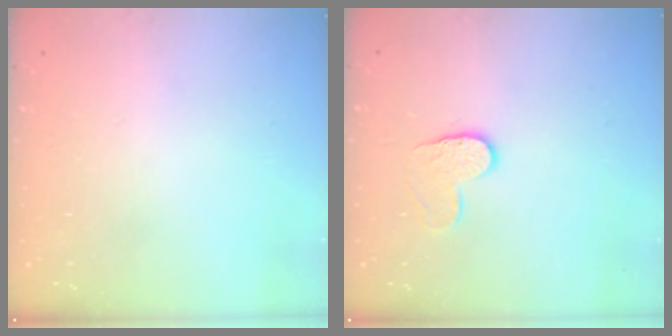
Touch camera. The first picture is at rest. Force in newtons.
{"total": 6.9, "press": 6.8, "slide": 0.5}